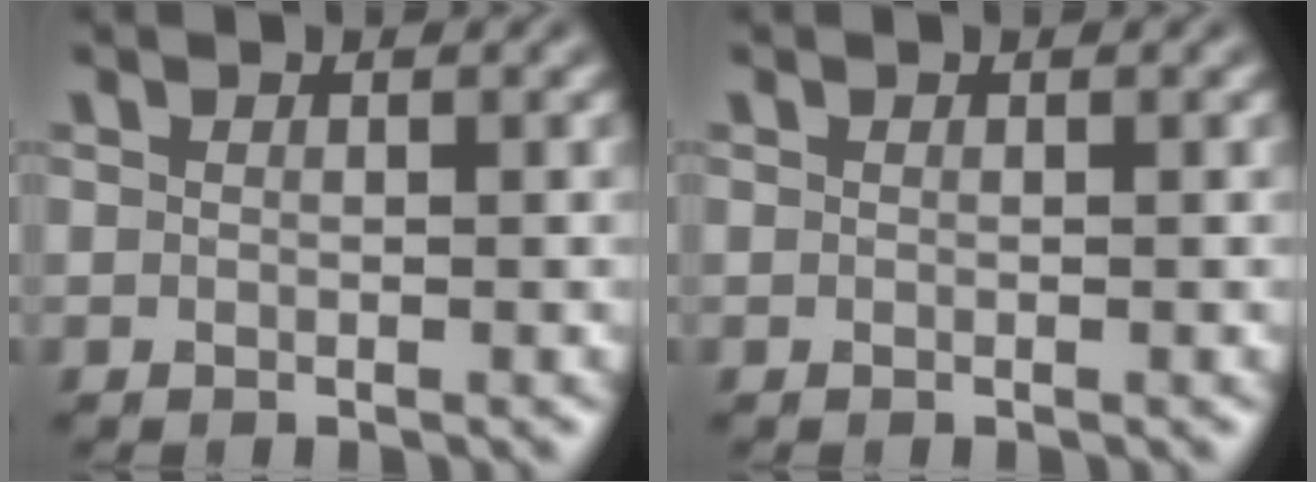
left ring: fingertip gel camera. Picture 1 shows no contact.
{"total": 0.0}